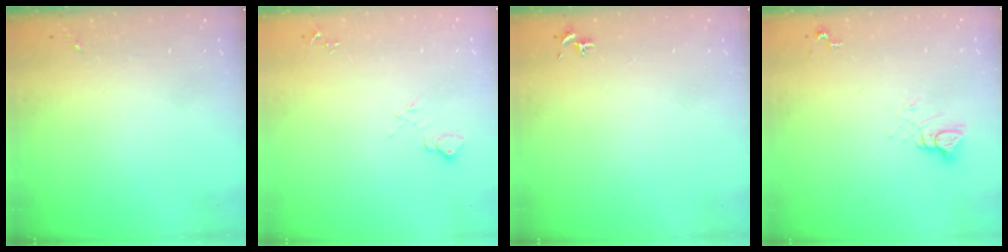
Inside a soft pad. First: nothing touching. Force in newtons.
{"total": 6.7, "press": 6.7, "slide": 0.8}
{"total": 0.8, "press": 0.7, "slide": 0.3}
{"total": 5.6, "press": 5.6, "slide": 0.4}